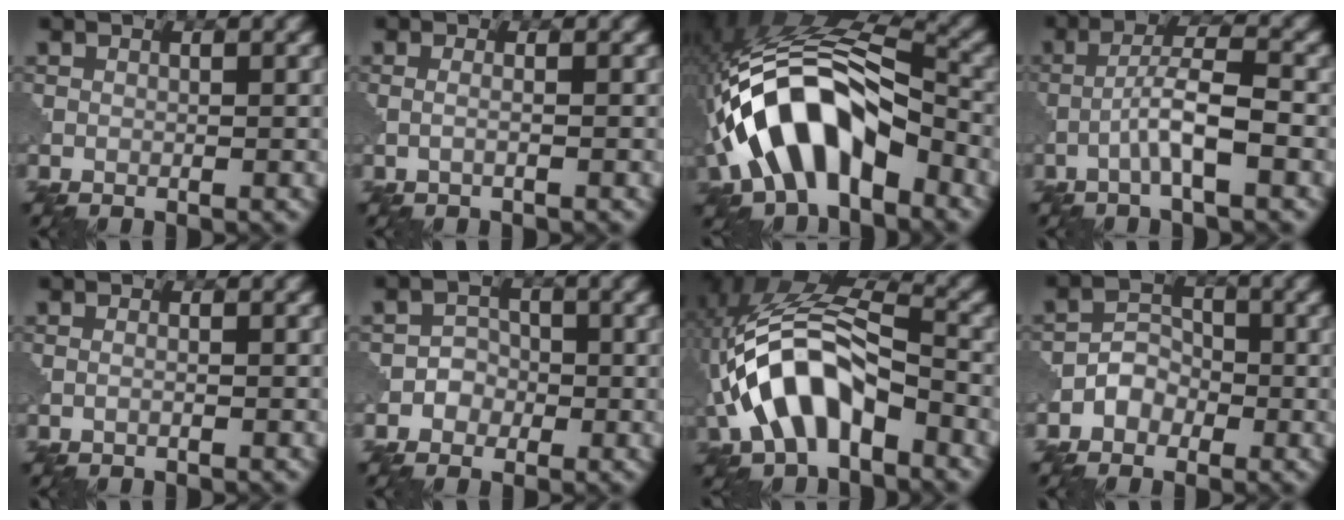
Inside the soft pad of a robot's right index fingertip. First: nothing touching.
{"total": 1.3, "force": [0.0, 0.5, 1.2], "torque": [-0.017, -0.010, -0.016]}
{"total": 12.1, "force": [-4.6, 6.0, 9.5], "torque": [-0.176, 0.019, -0.087]}
{"total": 4.5, "force": [-1.7, 0.6, 4.1], "torque": [-0.073, 0.018, -0.039]}
{"total": 0.6, "force": [-0.1, 0.2, 0.5], "torque": [-0.014, -0.005, -0.010]}
{"total": 1.8, "force": [-0.6, 1.6, 0.5], "torque": [0.011, 0.006, -0.017]}
{"total": 8.9, "force": [-3.2, 4.6, 6.9], "torque": [-0.138, 0.019, -0.063]}
{"total": 2.4, "force": [-1.3, 1.9, 0.9], "torque": [-0.010, 0.010, -0.028]}